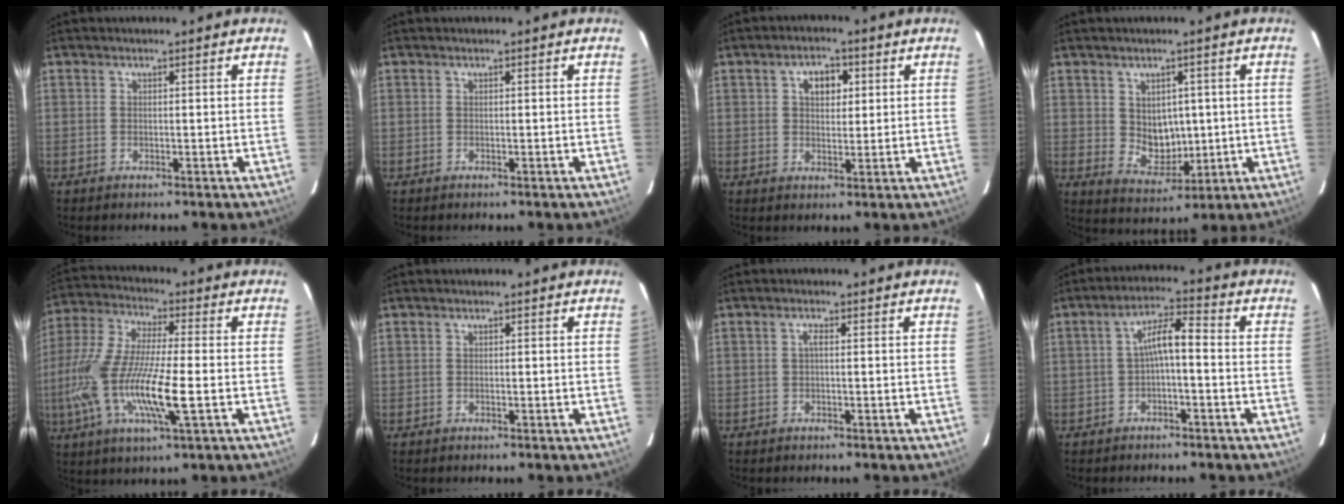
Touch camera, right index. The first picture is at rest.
{"total": 0.0}
{"total": 4.9, "force": [1.7, 3.2, 3.3], "torque": [-0.050, 0.016, 0.030]}
{"total": 6.6, "force": [0.9, 5.4, 3.7], "torque": [-0.063, -0.003, 0.035]}
{"total": 18.4, "force": [-4.2, 3.6, 17.5], "torque": [-0.354, -0.018, -0.085]}
{"total": 0.0}
{"total": 1.0, "force": [-0.1, 0.2, 1.0], "torque": [-0.018, 0.006, -0.003]}
{"total": 5.2, "force": [-1.3, 1.2, 4.9], "torque": [-0.096, 0.016, -0.023]}